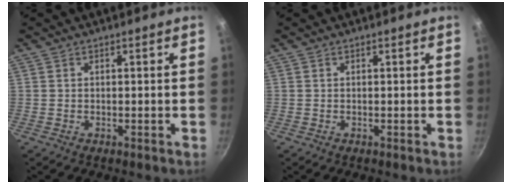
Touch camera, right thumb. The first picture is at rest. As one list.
[{"total": 0.0}]